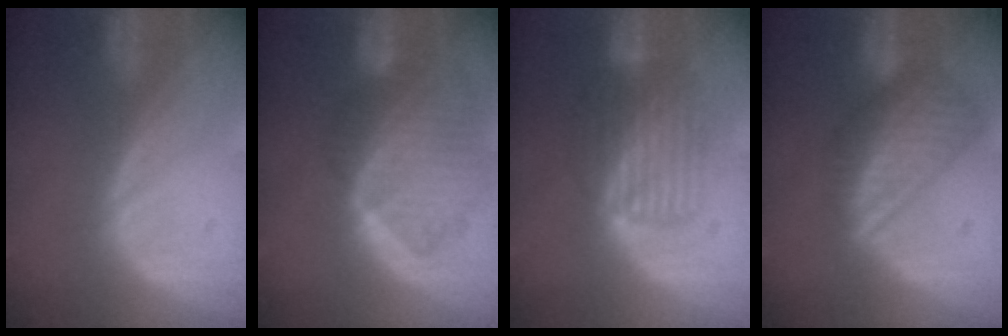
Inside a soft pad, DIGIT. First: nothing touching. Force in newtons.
{"total": 10.2, "press": 8.9, "slide": 5.1}
{"total": 6.4, "press": 6.3, "slide": 1.1}
{"total": 8.4, "press": 7.5, "slide": 3.8}